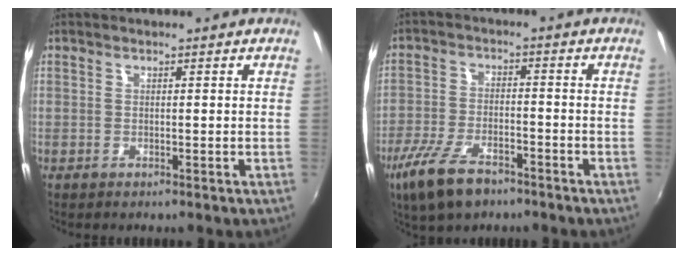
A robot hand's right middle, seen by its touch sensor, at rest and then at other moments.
{"total": 10.8, "force": [-7.2, 4.4, 6.7], "torque": [-0.161, -0.020, -0.135]}